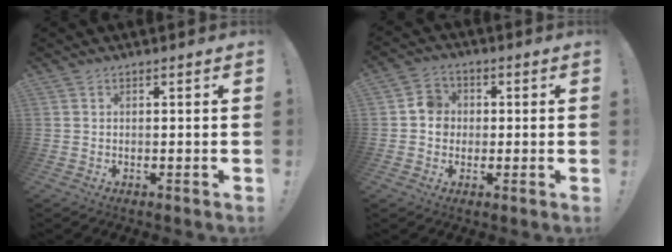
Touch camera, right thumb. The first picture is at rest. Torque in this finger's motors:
{"motor_torque": [0.05, 0.36, 0.04, -0.03, 0.00]}